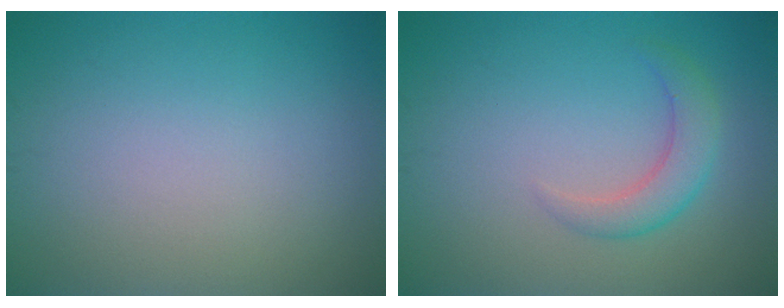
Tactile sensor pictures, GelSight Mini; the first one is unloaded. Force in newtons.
{"total": 2.8, "press": 2.8, "slide": 0.1}